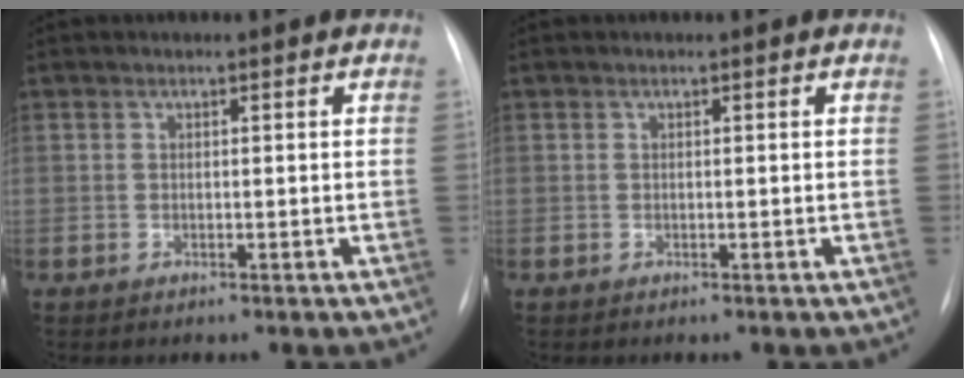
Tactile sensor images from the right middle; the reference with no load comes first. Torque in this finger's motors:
{"motor_torque": [0.00, 0.00, 0.00, 0.00]}